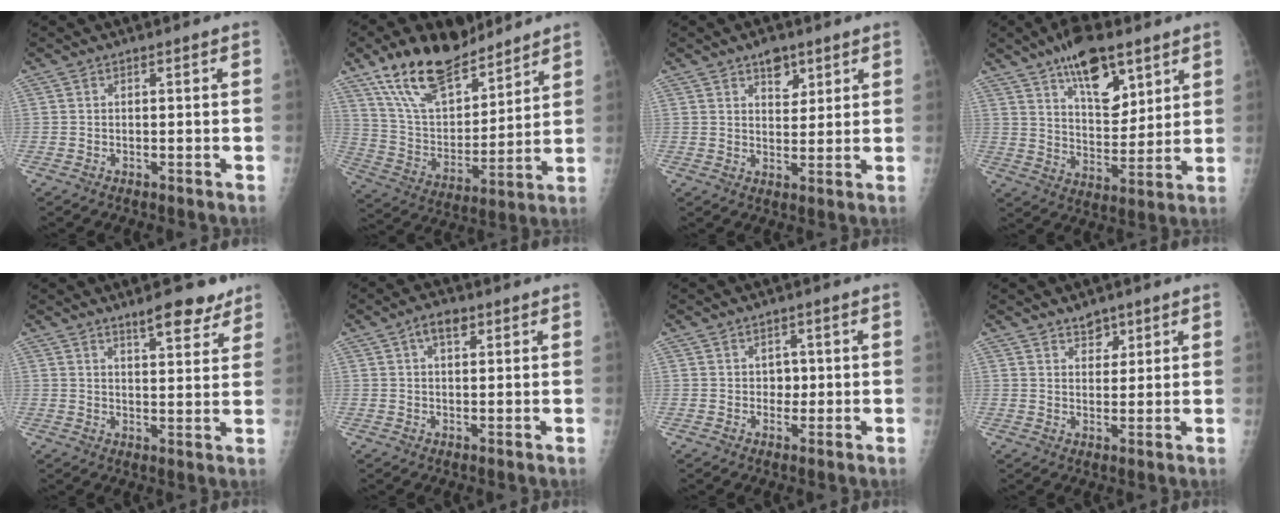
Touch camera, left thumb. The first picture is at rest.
{"total": 19.7, "force": [14.4, 8.6, 10.4], "torque": [-0.143, -0.063, 0.264]}
{"total": 5.2, "force": [3.3, 3.0, 2.7], "torque": [-0.015, -0.019, 0.050]}
{"total": 14.7, "force": [8.9, 6.8, 9.5], "torque": [-0.113, -0.048, 0.149]}
{"total": 7.5, "force": [5.6, 2.2, 4.4], "torque": [-0.039, -0.035, 0.080]}
{"total": 3.9, "force": [2.0, 2.0, 2.7], "torque": [-0.036, -0.001, 0.029]}
{"total": 2.2, "force": [0.3, 1.9, 1.1], "torque": [0.003, 0.002, 0.003]}
{"total": 3.6, "force": [2.6, 2.1, 1.3], "torque": [0.001, -0.018, 0.043]}